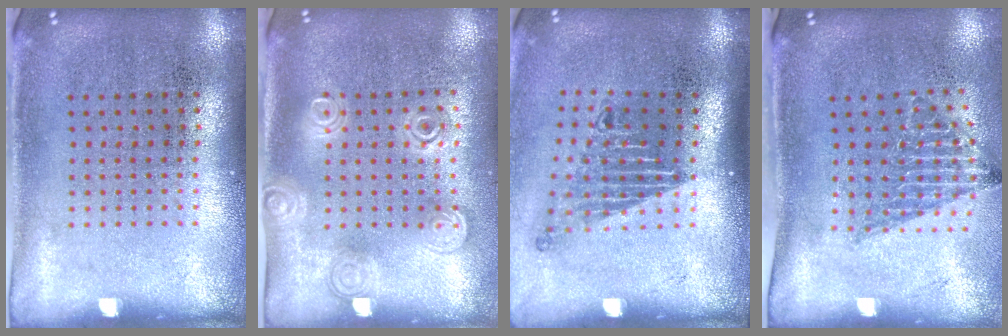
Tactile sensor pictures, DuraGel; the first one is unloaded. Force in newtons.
{"total": 1.5, "press": 1.4, "slide": 0.7}
{"total": 1.7, "press": 1.2, "slide": 1.2}
{"total": 1.4, "press": 1.1, "slide": 0.8}